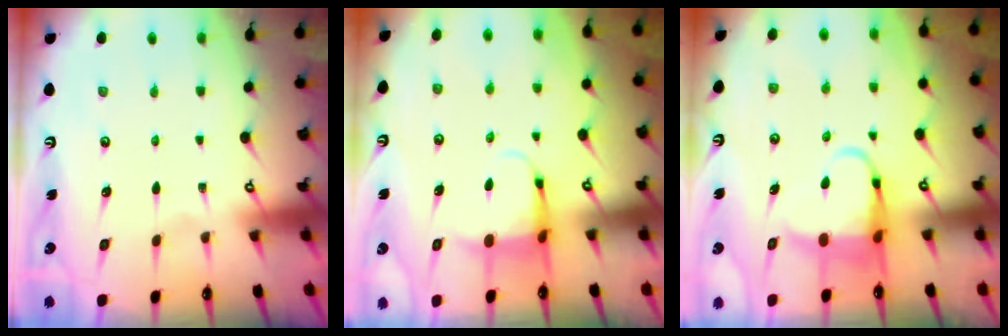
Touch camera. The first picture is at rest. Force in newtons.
{"total": 5.3, "press": 5.2, "slide": 1.1}
{"total": 6.1, "press": 6.1, "slide": 0.8}